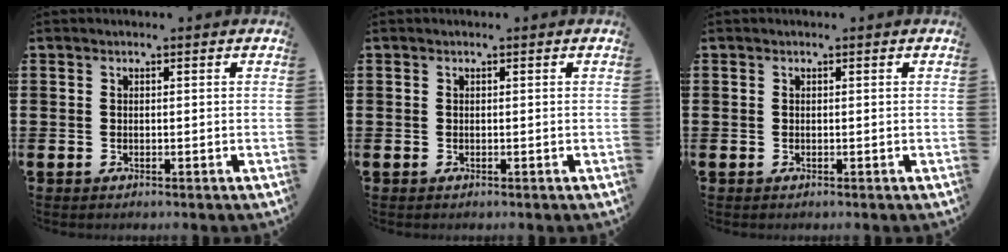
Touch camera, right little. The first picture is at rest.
{"total": 0.0}
{"total": 0.0}